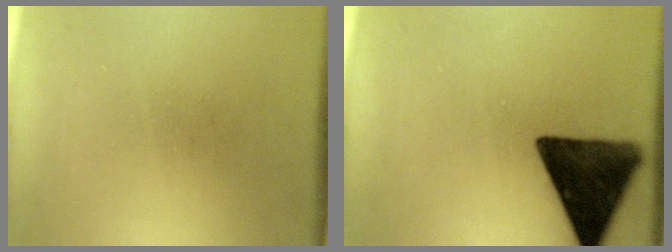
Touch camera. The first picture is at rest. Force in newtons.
{"total": 14.5}